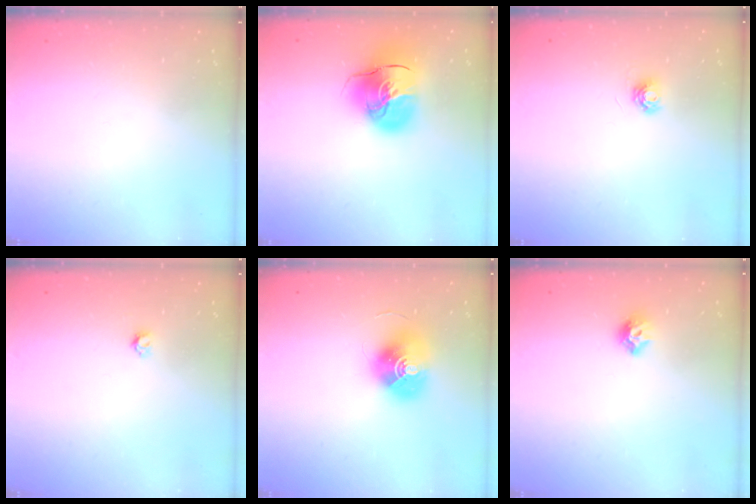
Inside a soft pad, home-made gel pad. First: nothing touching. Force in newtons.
{"total": 16.5, "press": 16.4, "slide": 2.3}
{"total": 4.5, "press": 4.5, "slide": 0.5}
{"total": 3.2, "press": 3.2, "slide": 0.3}
{"total": 14.4, "press": 14.4, "slide": 0.5}
{"total": 8.2, "press": 8.2, "slide": 0.3}